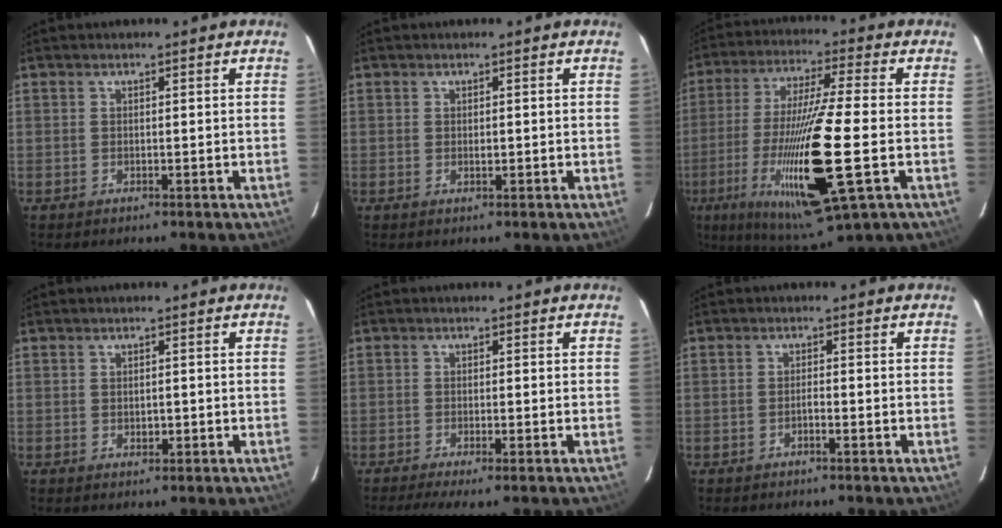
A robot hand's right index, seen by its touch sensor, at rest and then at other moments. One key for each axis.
{"total": 0.6, "fx": -0.1, "fy": 0.2, "fz": 0.6, "tx": -0.008, "ty": 0.000, "tz": -0.001}
{"total": 19.2, "fx": -5.2, "fy": 1.0, "fz": 18.4, "tx": -0.367, "ty": -0.037, "tz": -0.092}
{"total": 1.2, "fx": -0.1, "fy": 0.8, "fz": 0.8, "tx": -0.010, "ty": 0.000, "tz": 0.002}
{"total": 4.7, "fx": -3.3, "fy": 0.4, "fz": 3.3, "tx": -0.058, "ty": -0.010, "tz": -0.056}
{"total": 1.1, "fx": -0.7, "fy": 0.0, "fz": 0.9, "tx": -0.014, "ty": 0.003, "tz": -0.014}